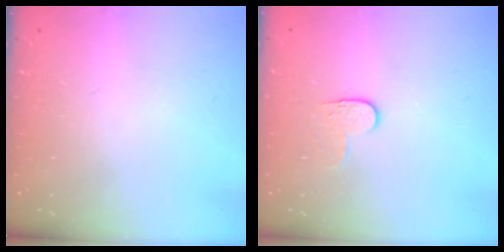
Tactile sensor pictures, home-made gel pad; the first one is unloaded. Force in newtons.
{"total": 4.2, "press": 4.2, "slide": 0.5}